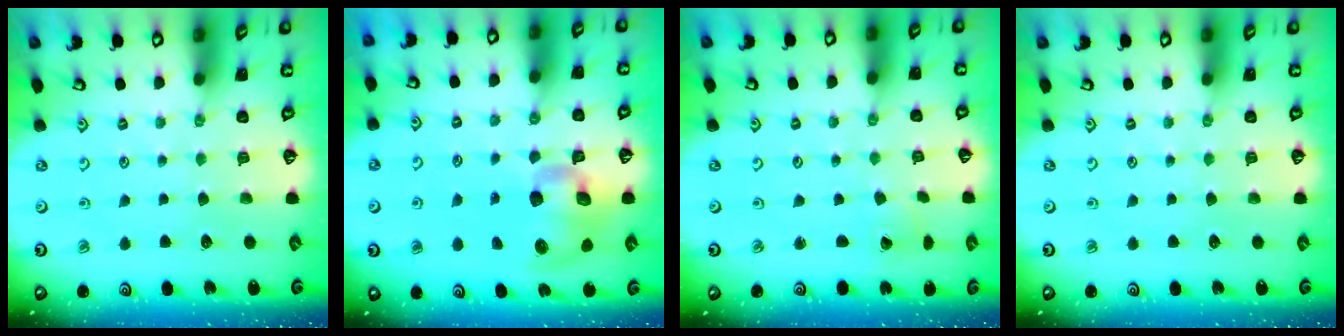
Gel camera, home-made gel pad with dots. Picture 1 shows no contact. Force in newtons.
{"total": 11.5, "press": 11.4, "slide": 1.9}
{"total": 1.8, "press": 1.7, "slide": 0.1}
{"total": 0.0}